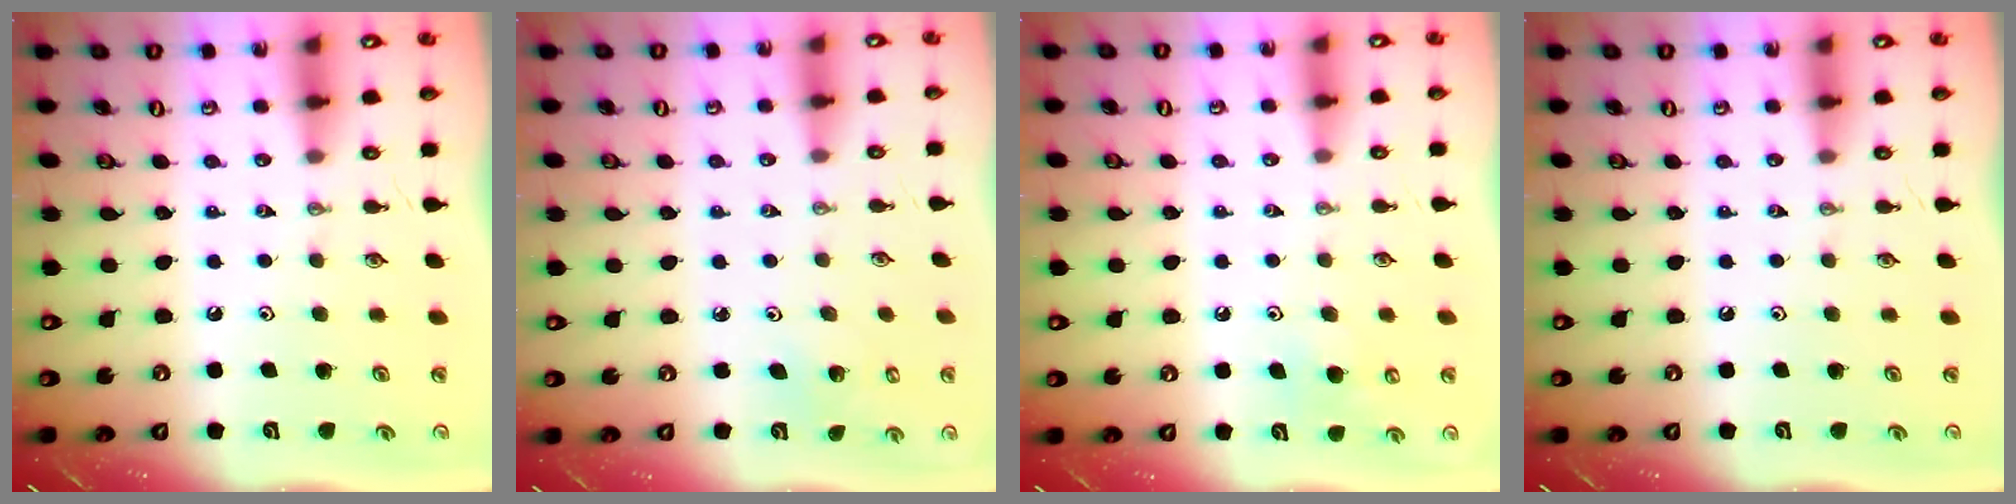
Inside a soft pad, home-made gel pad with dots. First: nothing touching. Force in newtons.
{"total": 2.8, "press": 2.8, "slide": 0.2}
{"total": 7.1, "press": 7.1, "slide": 0.6}
{"total": 0.0}